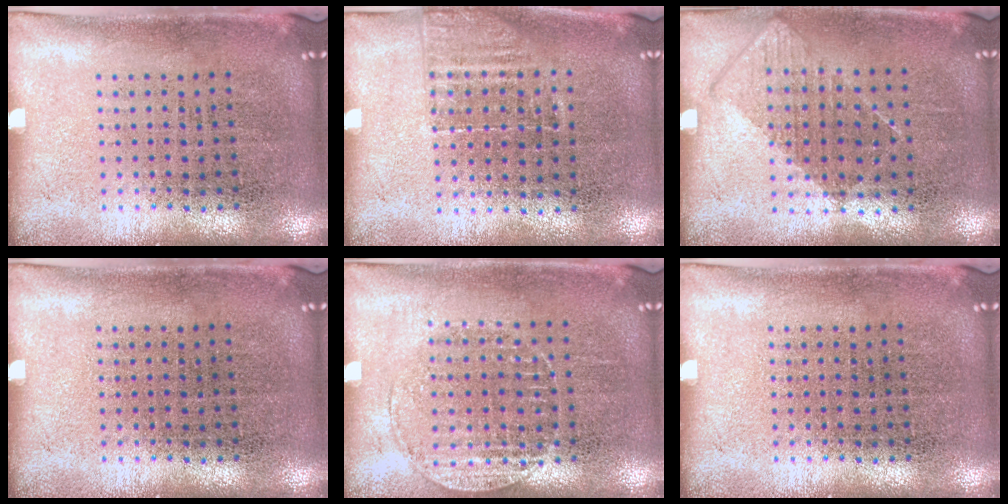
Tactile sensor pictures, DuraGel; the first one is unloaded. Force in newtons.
{"total": 1.3, "press": 1.1, "slide": 0.6}
{"total": 0.8, "press": 0.7, "slide": 0.4}
{"total": 0.0}
{"total": 1.3, "press": 1.1, "slide": 0.6}
{"total": 0.0}